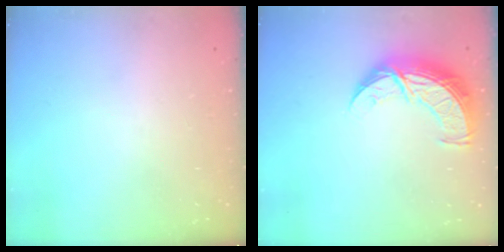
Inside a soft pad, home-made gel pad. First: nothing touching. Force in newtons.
{"total": 11.2, "press": 11.2, "slide": 0.9}